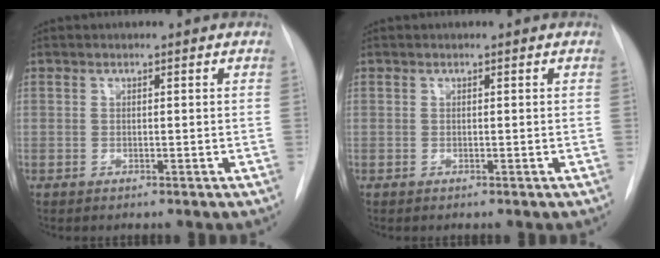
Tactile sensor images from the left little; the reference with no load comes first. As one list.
[{"total": 0.0}]